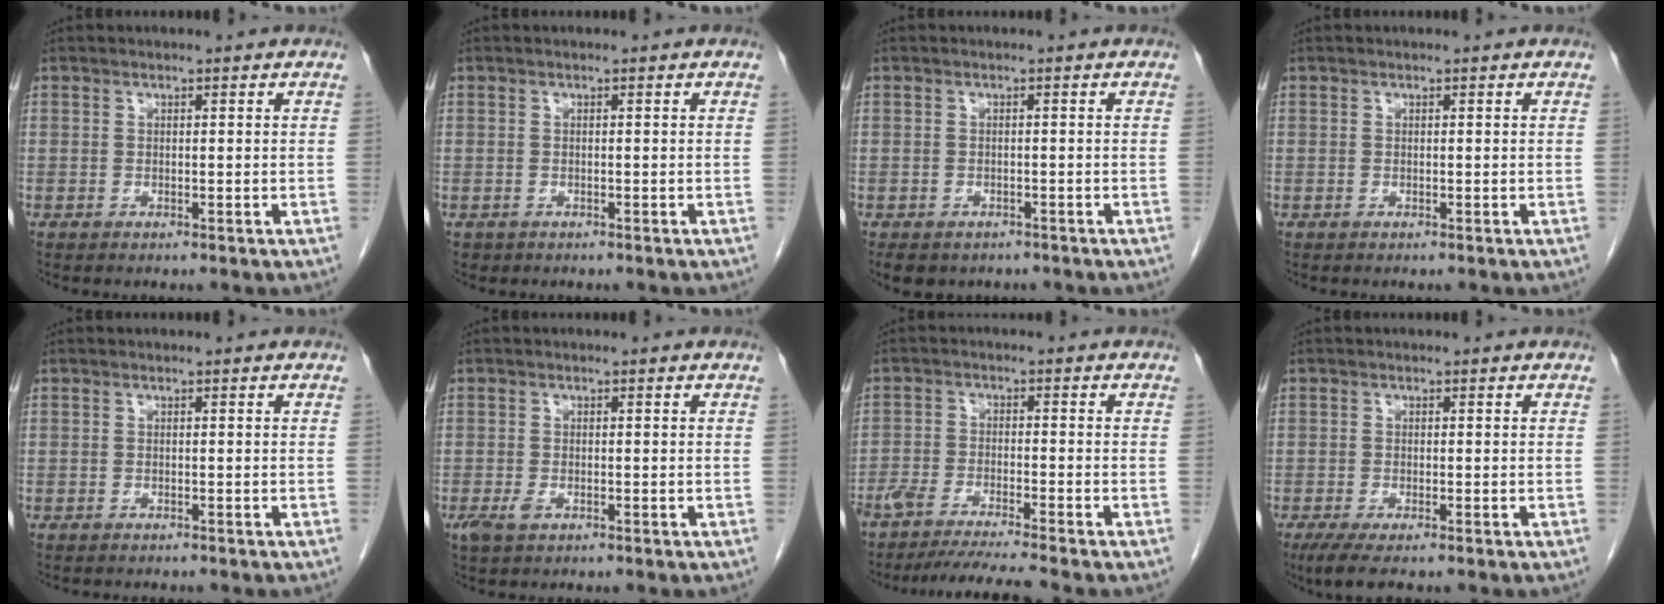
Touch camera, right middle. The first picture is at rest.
{"total": 0.5, "force": [-0.3, 0.5, 0.0], "torque": [-0.010, 0.003, 0.000]}
{"total": 7.4, "force": [-5.2, 4.6, 2.4], "torque": [-0.051, -0.006, -0.065]}
{"total": 0.0}
{"total": 2.2, "force": [-1.9, 0.7, 0.7], "torque": [-0.015, -0.004, -0.020]}
{"total": 2.0, "force": [-1.0, 0.9, 1.5], "torque": [-0.035, -0.002, -0.013]}
{"total": 9.3, "force": [-8.4, -1.2, 4.0], "torque": [-0.054, -0.020, -0.138]}
{"total": 3.4, "force": [-2.3, 0.5, 2.4], "torque": [-0.046, -0.012, -0.041]}